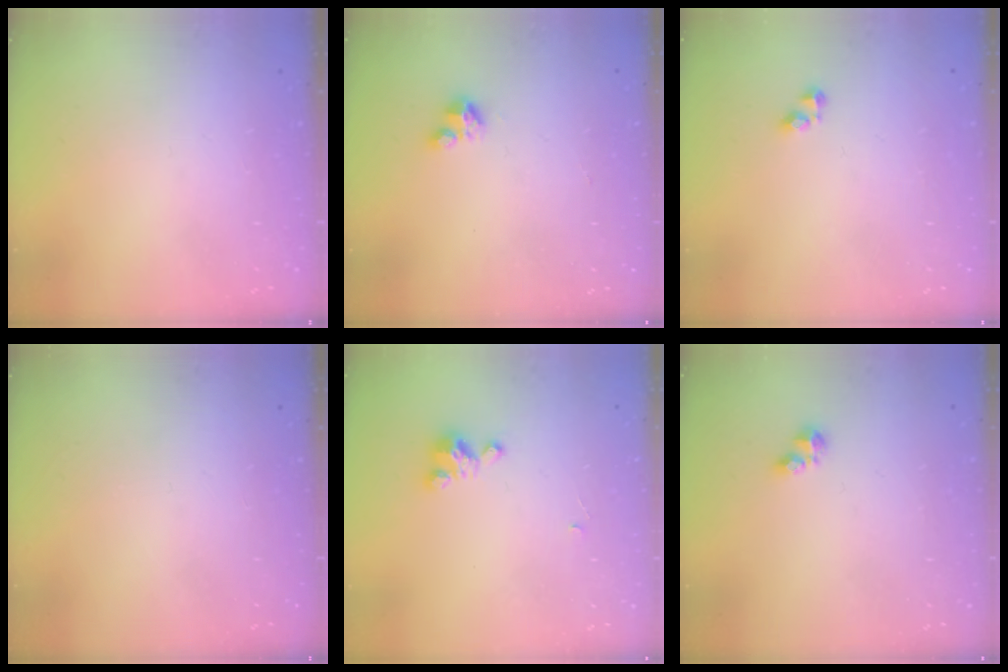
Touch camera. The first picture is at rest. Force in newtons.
{"total": 2.8, "press": 2.8, "slide": 0.2}
{"total": 2.7, "press": 2.7, "slide": 0.4}
{"total": 0.0}
{"total": 3.2, "press": 3.2, "slide": 0.3}
{"total": 4.5, "press": 4.5, "slide": 0.5}